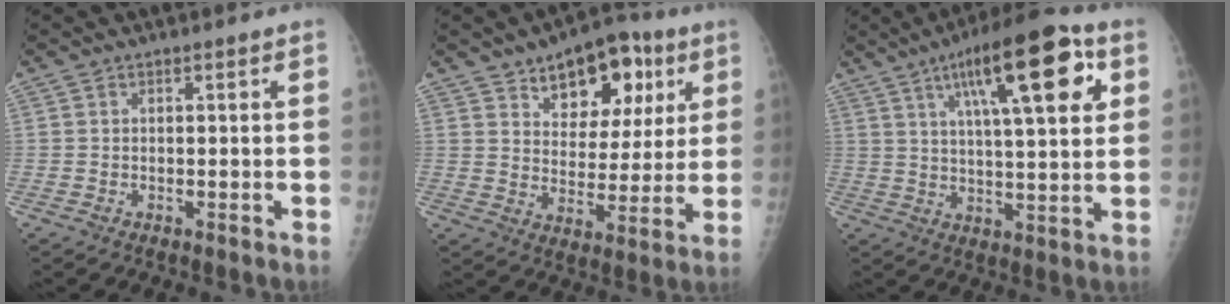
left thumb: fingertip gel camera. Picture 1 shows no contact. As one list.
[{"total": 15.4, "force": [7.8, 9.1, 9.6], "torque": [-0.082, -0.025, 0.117]}, {"total": 18.7, "force": [7.8, 5.3, 16.1], "torque": [-0.218, -0.011, 0.116]}]